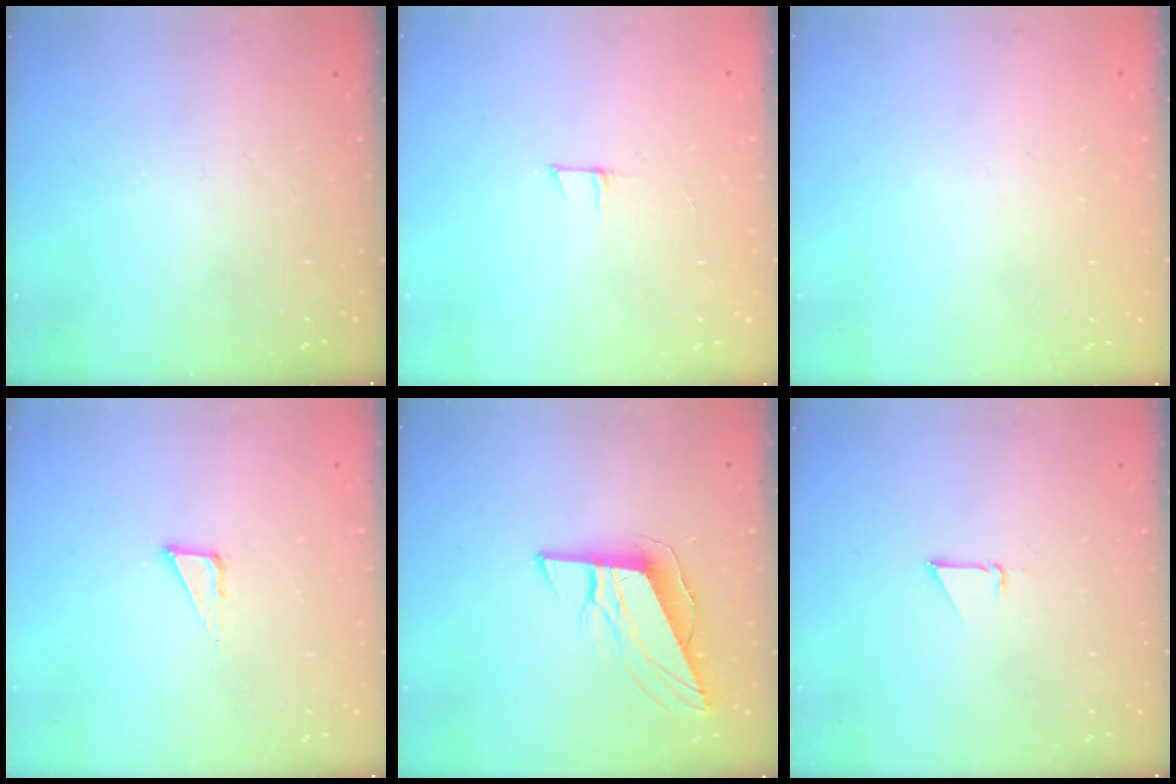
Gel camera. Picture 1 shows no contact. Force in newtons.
{"total": 3.9, "press": 3.9, "slide": 0.3}
{"total": 0.9, "press": 0.9, "slide": 0.0}
{"total": 4.8, "press": 4.8, "slide": 0.4}
{"total": 10.7, "press": 10.3, "slide": 2.6}
{"total": 1.9, "press": 1.9, "slide": 0.0}